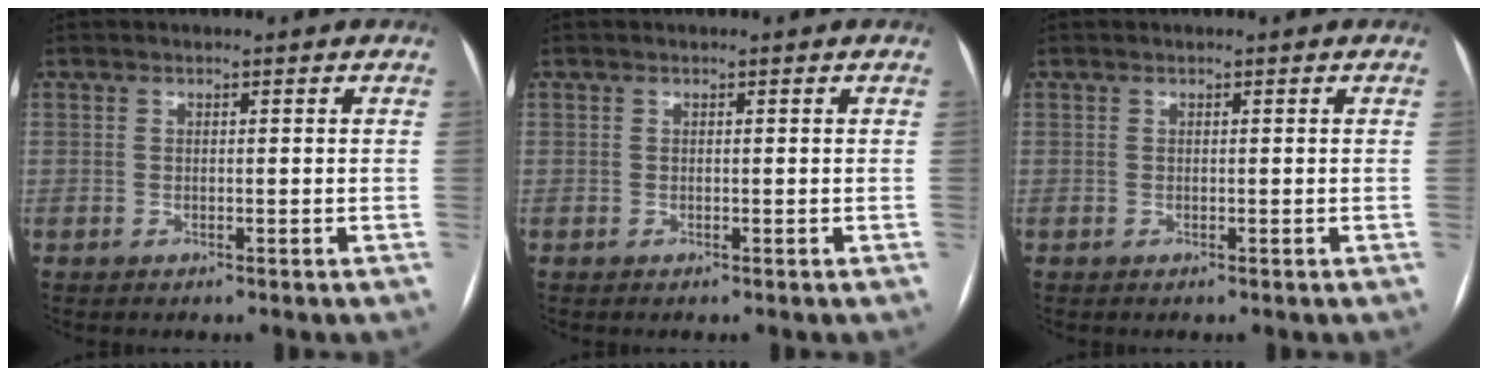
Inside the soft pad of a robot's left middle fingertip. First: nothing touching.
{"total": 0.0}
{"total": 0.0}